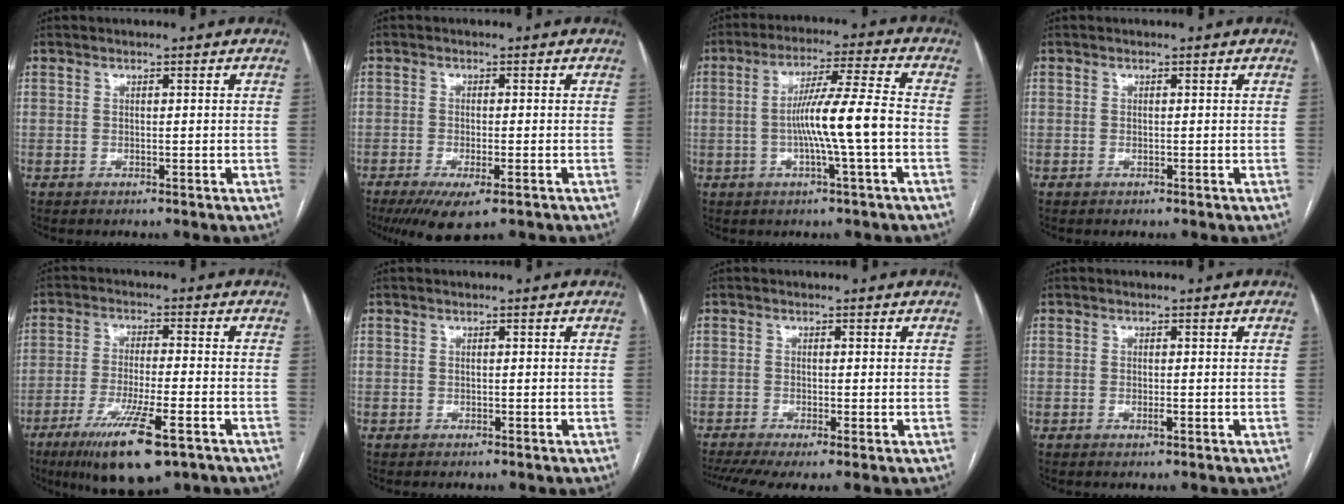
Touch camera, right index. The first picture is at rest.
{"total": 6.8, "force": [-4.2, 1.3, 5.2], "torque": [-0.085, -0.018, -0.065]}
{"total": 10.2, "force": [-1.8, -0.8, 10.0], "torque": [-0.175, 0.010, -0.034]}
{"total": 0.0}
{"total": 12.6, "force": [-7.3, 1.8, 10.1], "torque": [-0.180, -0.031, -0.119]}
{"total": 0.0}
{"total": 6.5, "force": [-4.1, 1.2, 4.9], "torque": [-0.083, -0.009, -0.073]}
{"total": 0.8, "force": [-0.2, 0.2, 0.7], "torque": [-0.013, -0.002, -0.004]}